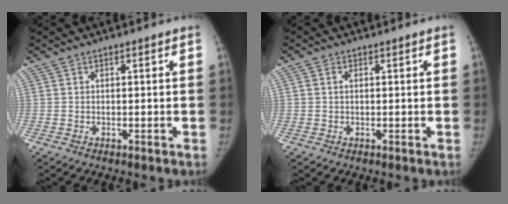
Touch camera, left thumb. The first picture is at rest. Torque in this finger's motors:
{"motor_torque": [-0.40, 0.06, -0.25, 0.30, -0.03]}